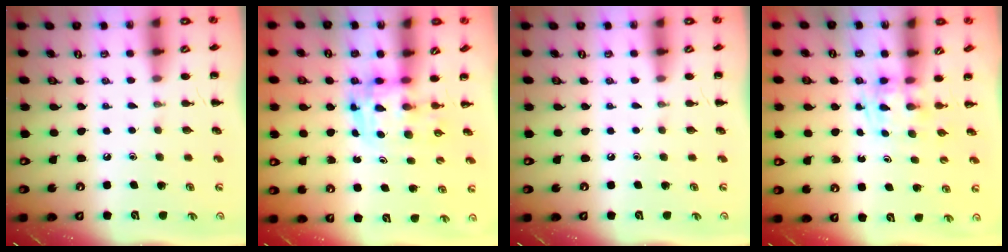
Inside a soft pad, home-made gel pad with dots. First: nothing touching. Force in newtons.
{"total": 3.6, "press": 3.5, "slide": 0.6}
{"total": 0.0}
{"total": 1.2, "press": 1.0, "slide": 0.7}